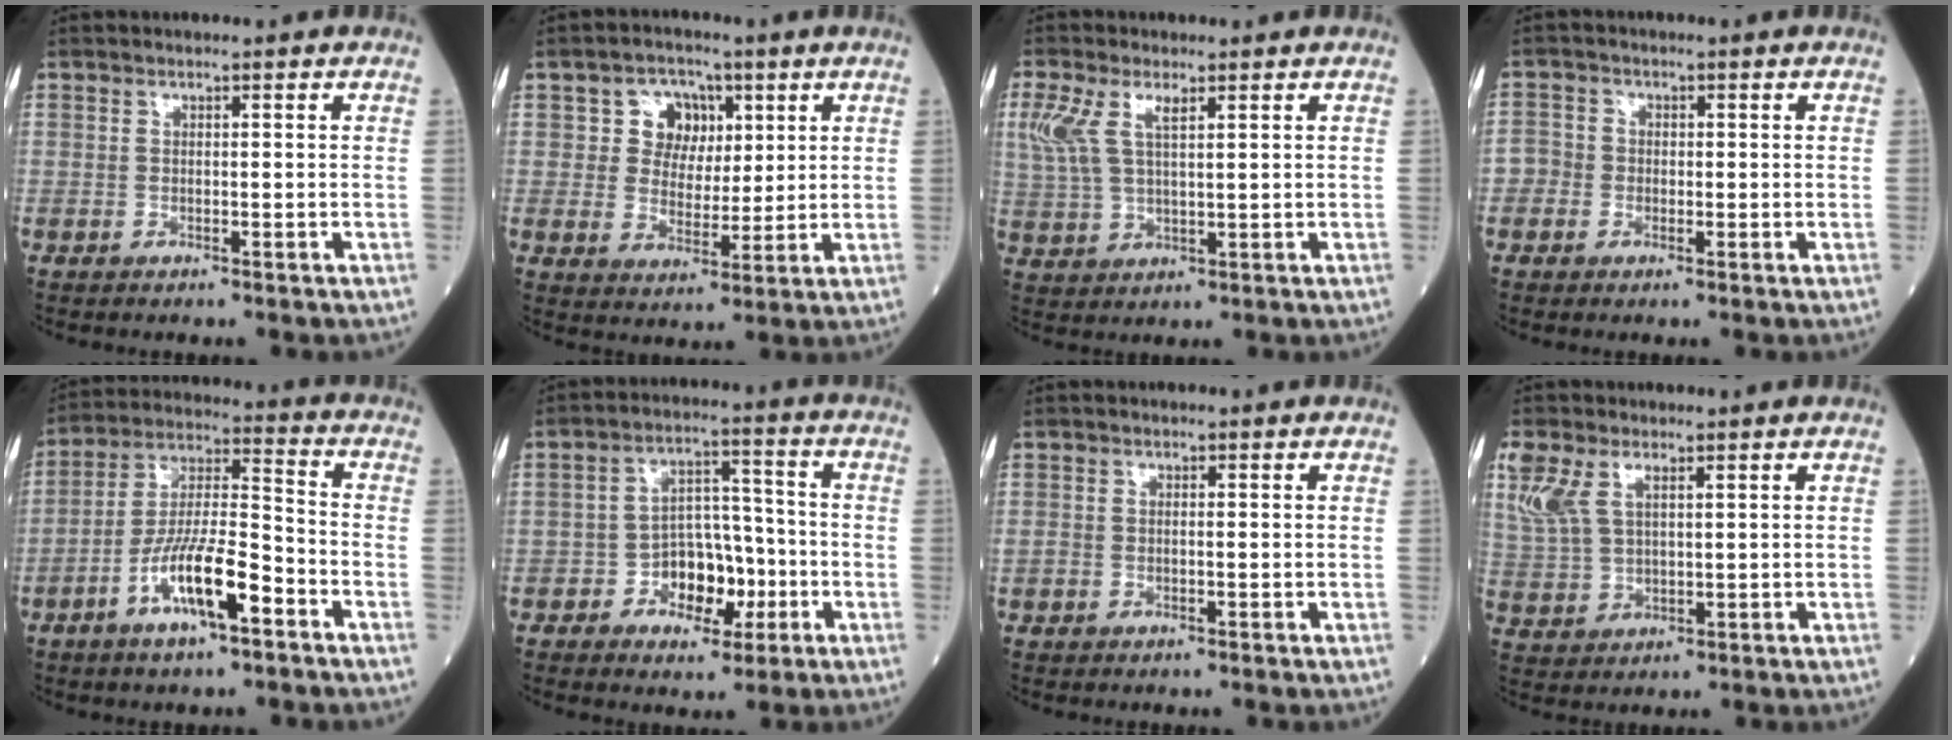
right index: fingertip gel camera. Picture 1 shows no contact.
{"total": 5.2, "force": [2.4, 3.5, 2.9], "torque": [-0.050, 0.009, 0.047]}
{"total": 6.5, "force": [2.8, 2.4, 5.4], "torque": [-0.140, 0.019, 0.065]}
{"total": 2.7, "force": [-0.9, 2.4, 0.5], "torque": [-0.004, 0.009, -0.026]}
{"total": 11.8, "force": [-5.8, 2.1, 10.1], "torque": [-0.196, 0.001, -0.106]}
{"total": 8.4, "force": [-3.1, 4.9, 6.1], "torque": [-0.101, 0.021, -0.047]}
{"total": 0.8, "force": [-0.2, 0.5, 0.5], "torque": [-0.012, 0.004, -0.001]}
{"total": 9.0, "force": [4.2, 4.9, 6.3], "torque": [-0.173, 0.020, 0.094]}